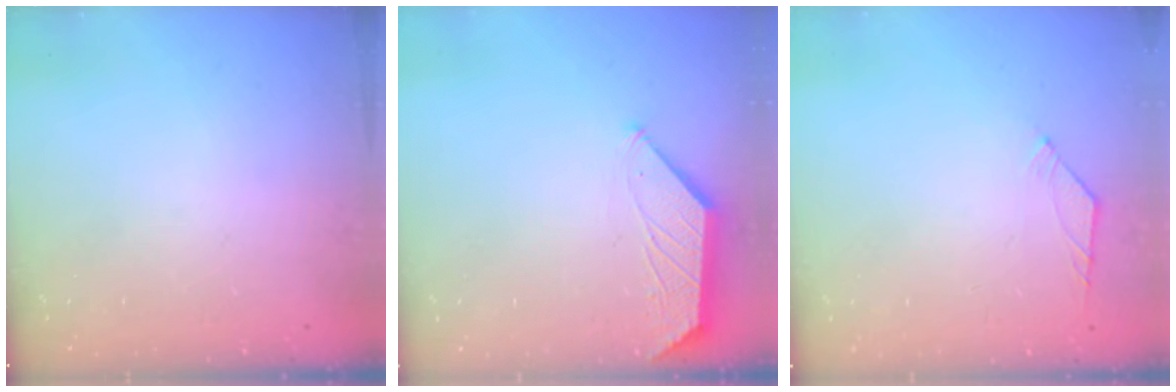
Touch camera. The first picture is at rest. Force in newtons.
{"total": 0.9, "press": 0.9, "slide": 0.2}
{"total": 3.8, "press": 3.7, "slide": 0.8}